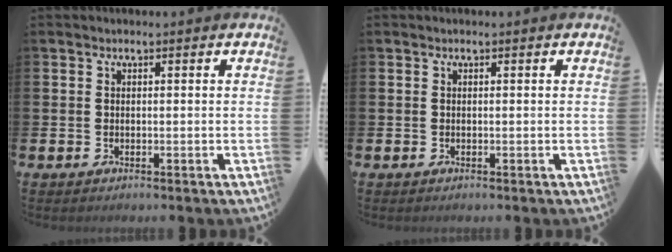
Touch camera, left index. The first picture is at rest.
{"total": 0.0}